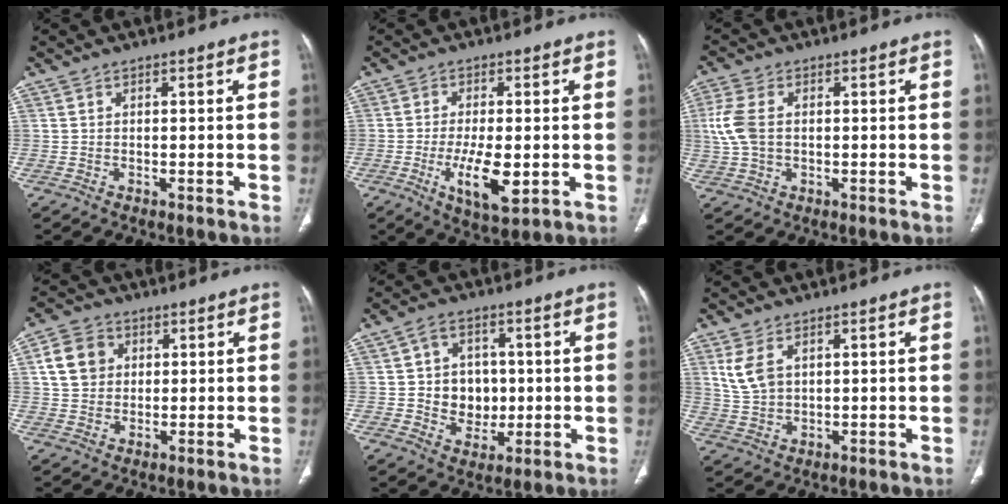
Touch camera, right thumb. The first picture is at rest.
{"total": 9.2, "force": [-2.1, 3.4, 8.3], "torque": [-0.145, -0.017, -0.033]}
{"total": 6.8, "force": [0.6, 4.4, 5.2], "torque": [-0.131, 0.010, 0.012]}
{"total": 7.6, "force": [2.0, 6.4, 3.7], "torque": [-0.045, 0.001, 0.034]}
{"total": 9.0, "force": [0.1, 7.7, 4.7], "torque": [-0.031, 0.005, 0.007]}
{"total": 5.6, "force": [2.3, 3.3, 3.9], "torque": [-0.079, -0.006, 0.056]}